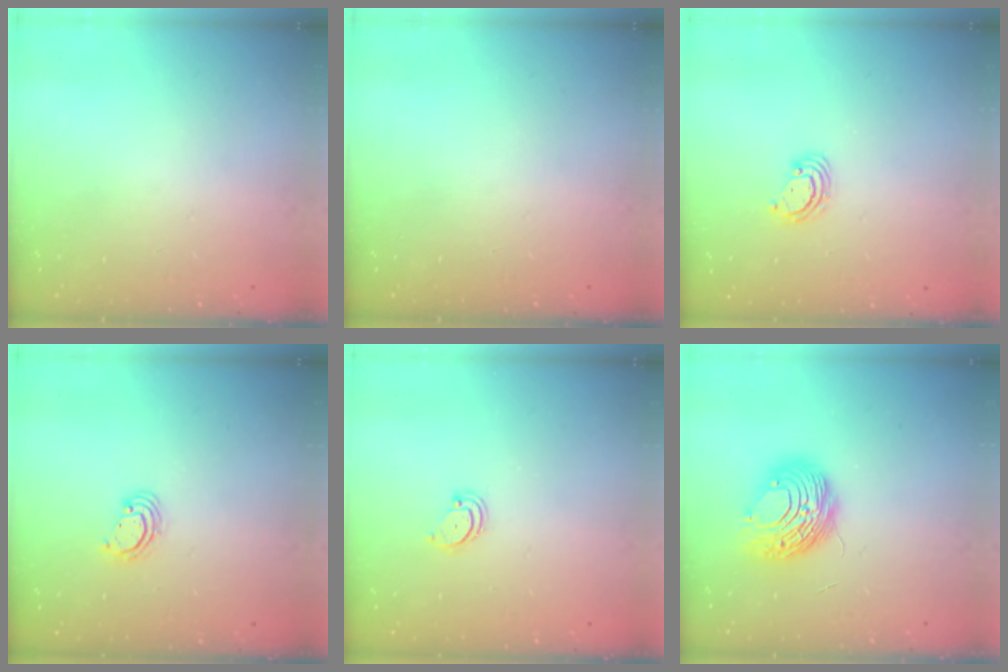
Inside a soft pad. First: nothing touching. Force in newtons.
{"total": 0.0}
{"total": 2.8, "press": 2.8, "slide": 0.3}
{"total": 2.6, "press": 2.6, "slide": 0.1}
{"total": 2.2, "press": 2.2, "slide": 0.3}
{"total": 10.6, "press": 10.5, "slide": 1.5}